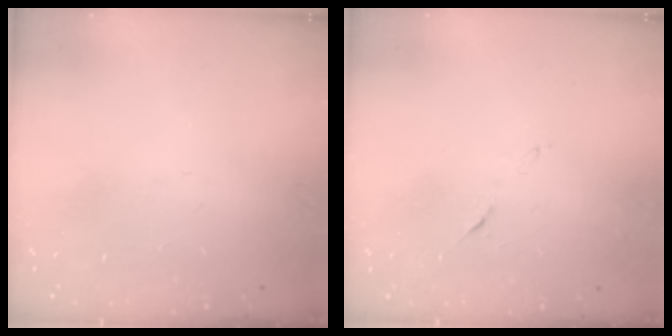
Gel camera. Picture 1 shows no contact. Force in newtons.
{"total": 6.1, "press": 6.1, "slide": 0.6}